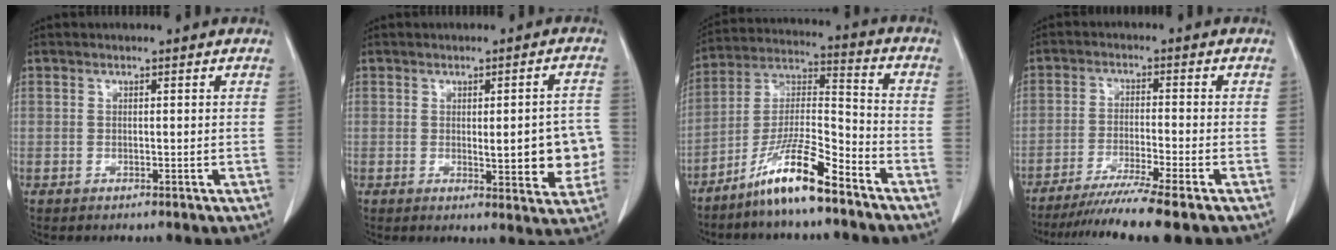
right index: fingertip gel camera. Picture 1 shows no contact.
{"total": 9.1, "force": [-0.9, 2.6, 8.7], "torque": [-0.096, 0.004, -0.007]}
{"total": 12.1, "force": [-8.6, 1.0, 8.5], "torque": [-0.167, -0.003, -0.163]}
{"total": 9.8, "force": [-7.8, -1.5, 5.7], "torque": [-0.081, -0.034, -0.125]}